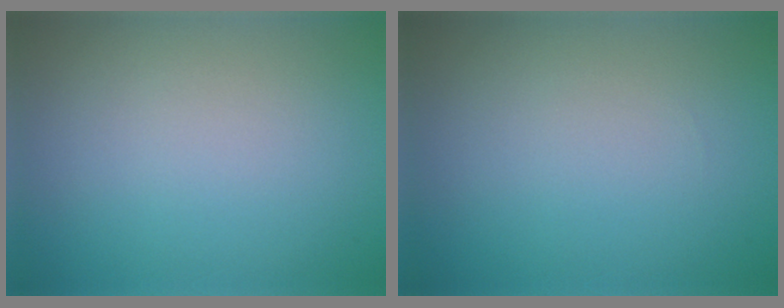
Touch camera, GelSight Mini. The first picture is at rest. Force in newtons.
{"total": 0.0}